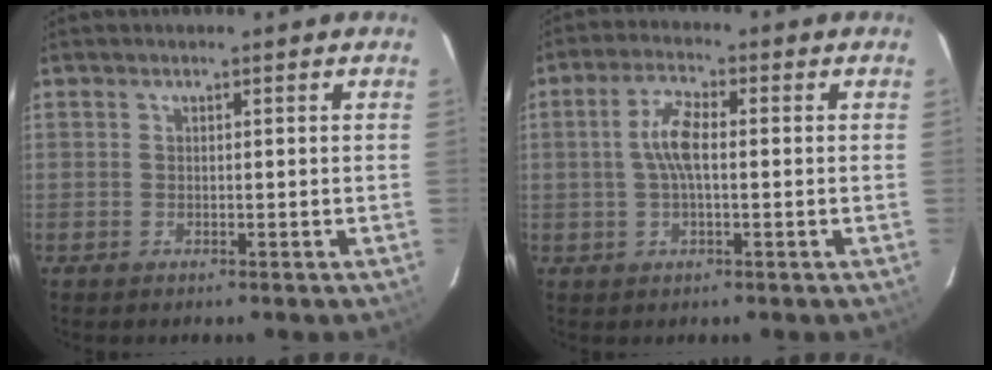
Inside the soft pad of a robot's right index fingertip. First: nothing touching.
{"total": 5.9, "force": [0.0, 2.1, 5.5], "torque": [-0.112, 0.012, 0.000]}